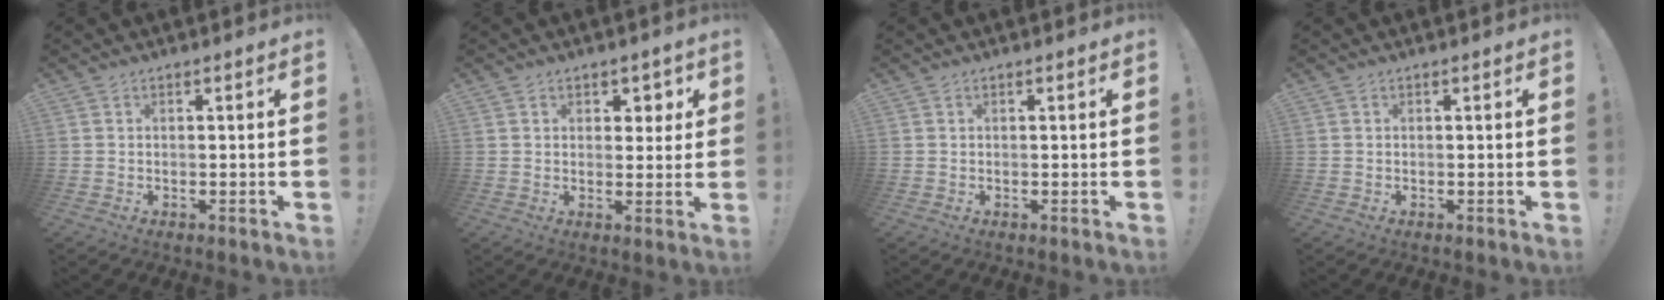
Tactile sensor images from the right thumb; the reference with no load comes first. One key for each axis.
{"total": 4.0, "fx": 1.8, "fy": 3.2, "fz": 1.5, "tx": -0.006, "ty": -0.011, "tz": 0.029}
{"total": 0.0}
{"total": 0.0}